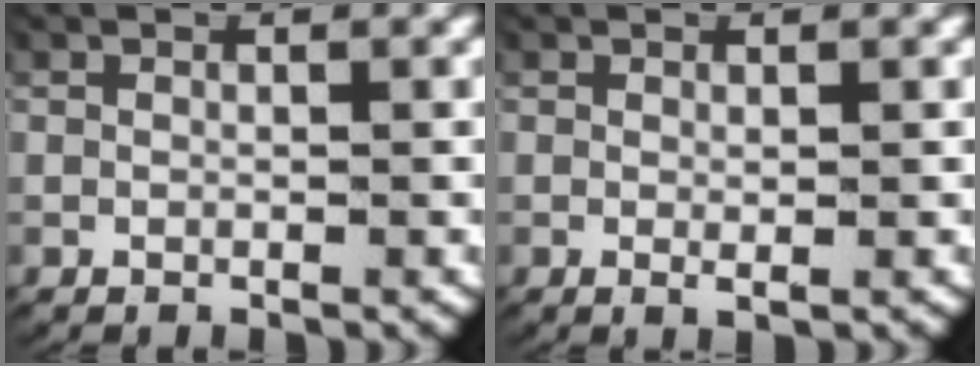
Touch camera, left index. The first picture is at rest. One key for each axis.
{"total": 0.7, "fx": 0.1, "fy": 0.2, "fz": 0.7, "tx": -0.018, "ty": -0.008, "tz": 0.004}